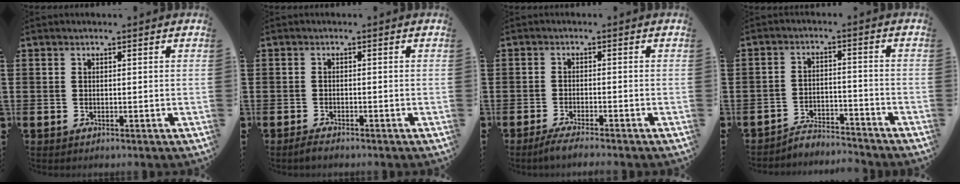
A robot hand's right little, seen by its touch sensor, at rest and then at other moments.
{"total": 1.1, "force": [-0.8, 0.3, 0.6], "torque": [-0.013, -0.002, -0.017]}
{"total": 2.1, "force": [-1.7, 0.0, 1.2], "torque": [-0.018, 0.001, -0.032]}
{"total": 3.7, "force": [-3.7, 0.3, 0.1], "torque": [-0.007, 0.005, -0.080]}